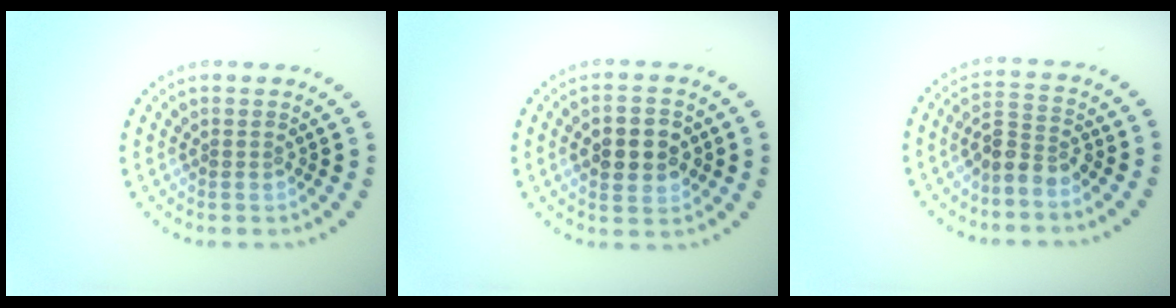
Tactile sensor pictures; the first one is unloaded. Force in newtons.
{"total": 4.6, "press": 4.6, "slide": 0.1}
{"total": 2.9, "press": 2.6, "slide": 1.3}